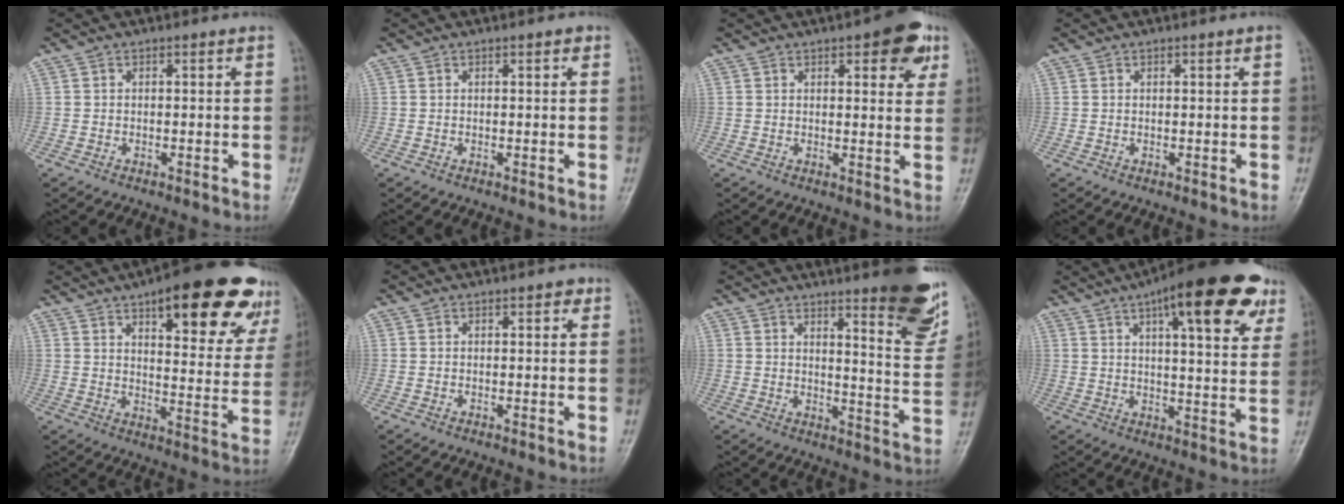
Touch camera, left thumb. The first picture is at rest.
{"total": 1.1, "force": [0.6, 0.4, 0.9], "torque": [-0.010, 0.001, 0.005]}
{"total": 8.7, "force": [4.4, 3.3, 6.8], "torque": [-0.058, -0.012, 0.048]}
{"total": 0.7, "force": [0.4, 0.1, 0.6], "torque": [-0.009, 0.001, 0.004]}
{"total": 23.8, "force": [13.6, 8.0, 17.8], "torque": [-0.195, -0.035, 0.182]}
{"total": 1.5, "force": [0.7, 0.8, 1.0], "torque": [-0.006, 0.000, 0.006]}
{"total": 15.7, "force": [10.1, 3.3, 11.6], "torque": [-0.116, -0.072, 0.130]}
{"total": 20.8, "force": [11.1, 6.2, 16.4], "torque": [-0.206, -0.017, 0.149]}